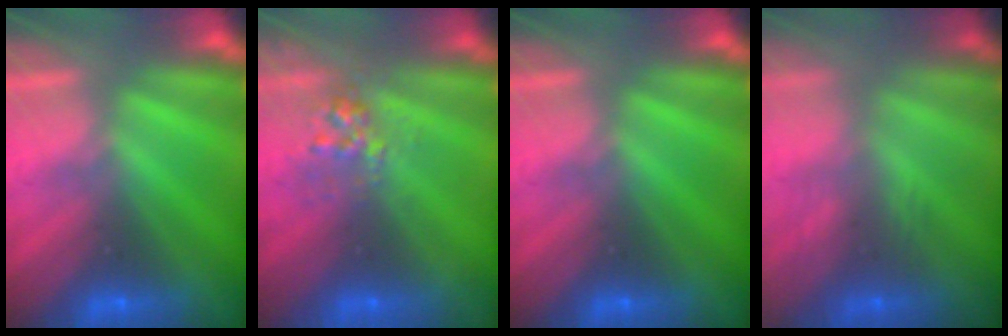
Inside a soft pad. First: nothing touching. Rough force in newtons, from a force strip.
{"total": 2.9}
{"total": 0.0}
{"total": 2.9}